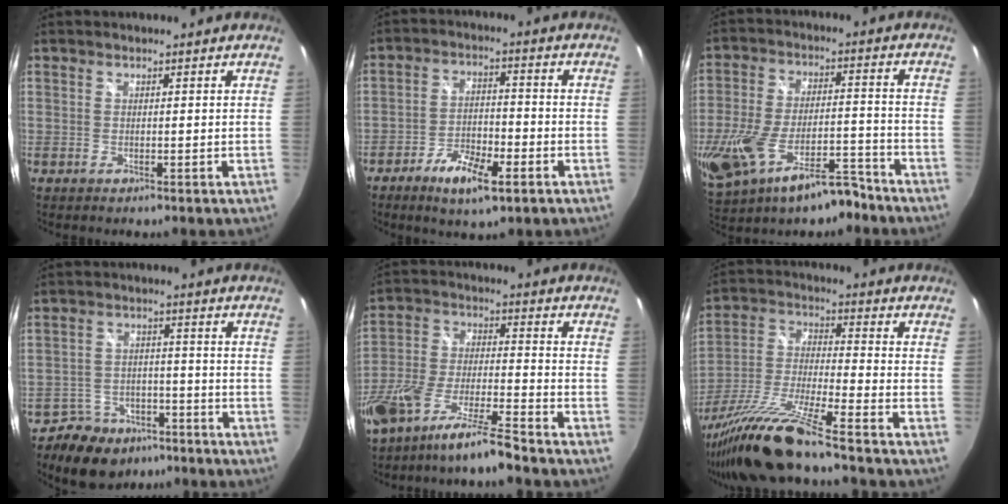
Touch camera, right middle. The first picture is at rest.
{"total": 9.0, "force": [-5.3, 3.0, 6.7], "torque": [-0.140, -0.006, -0.091]}
{"total": 20.5, "force": [-12.3, 8.9, 13.7], "torque": [-0.297, -0.035, -0.197]}
{"total": 9.7, "force": [-6.9, 6.3, 2.7], "torque": [-0.066, 0.015, -0.096]}
{"total": 11.5, "force": [-9.2, 0.8, 6.9], "torque": [-0.148, -0.013, -0.168]}
{"total": 16.8, "force": [-14.0, -1.5, 9.3], "torque": [-0.186, -0.039, -0.260]}